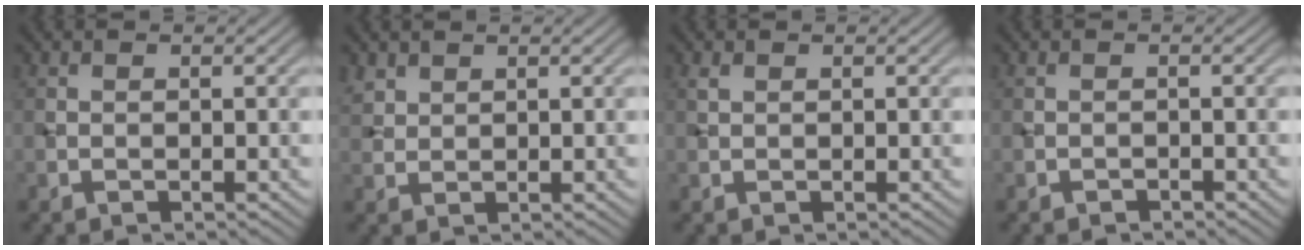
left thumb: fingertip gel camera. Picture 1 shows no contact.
{"total": 2.0, "force": [1.5, 1.2, 0.5], "torque": [-0.018, 0.002, 0.035]}
{"total": 0.7, "force": [0.4, 0.3, 0.4], "torque": [-0.014, 0.001, 0.010]}
{"total": 0.5, "force": [-0.5, 0.2, 0.1], "torque": [0.003, 0.000, -0.009]}